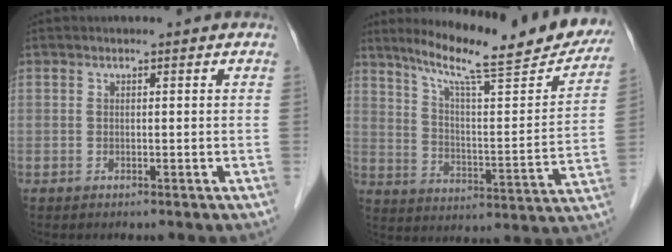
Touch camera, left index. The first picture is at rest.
{"total": 22.9, "force": [18.9, 2.2, 12.7], "torque": [-0.191, -0.037, 0.260]}